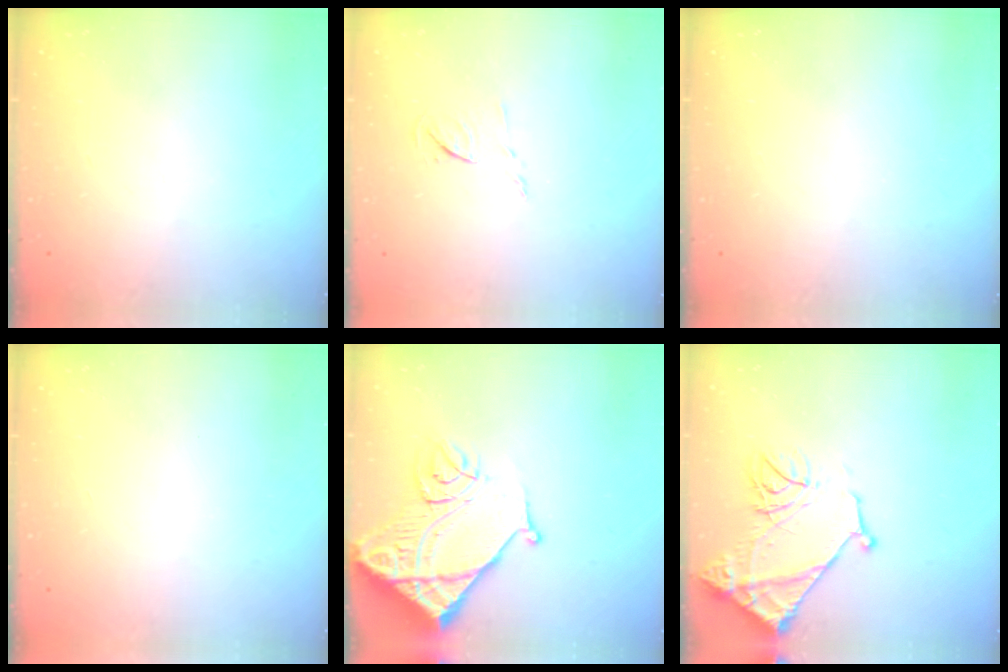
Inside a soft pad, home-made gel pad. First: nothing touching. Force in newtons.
{"total": 7.3, "press": 7.3, "slide": 0.5}
{"total": 0.0}
{"total": 1.6, "press": 1.5, "slide": 0.1}
{"total": 16.9, "press": 16.8, "slide": 2.1}
{"total": 13.5, "press": 13.4, "slide": 1.3}